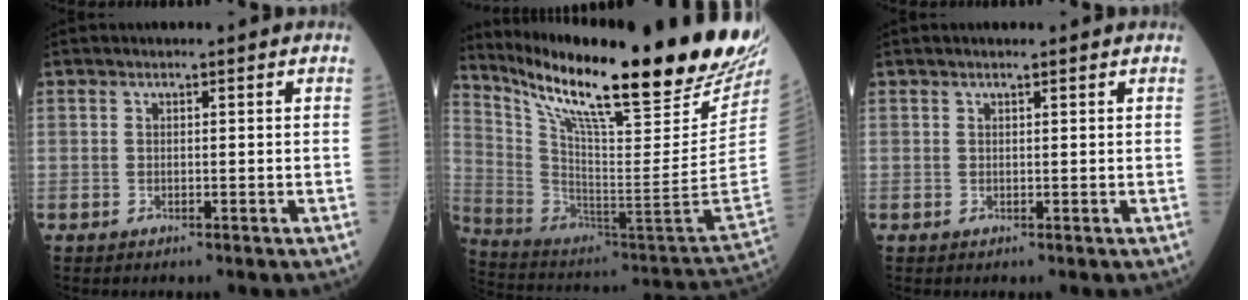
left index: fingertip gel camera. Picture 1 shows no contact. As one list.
[{"total": 32.1, "force": [25.1, 1.3, 19.9], "torque": [-0.347, -0.083, 0.375]}, {"total": 0.9, "force": [0.7, 0.1, 0.5], "torque": [-0.012, 0.005, 0.013]}]